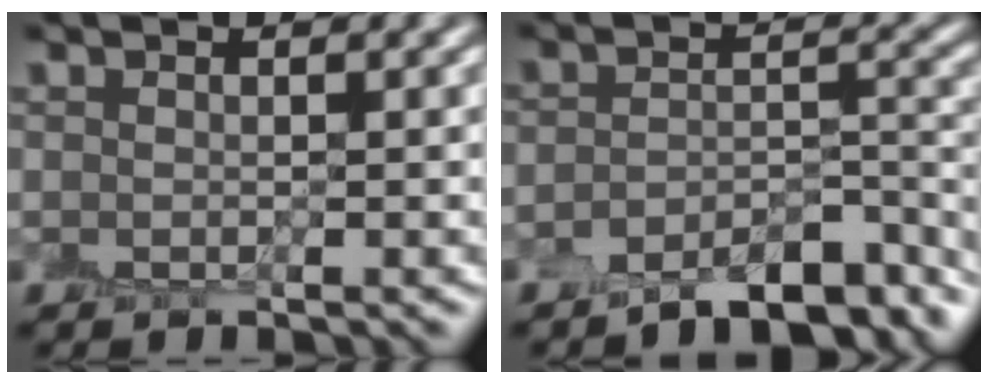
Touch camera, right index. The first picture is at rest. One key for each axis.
{"total": 7.1, "fx": -5.9, "fy": 2.1, "fz": 3.3, "tx": -0.048, "ty": -0.003, "tz": -0.092}